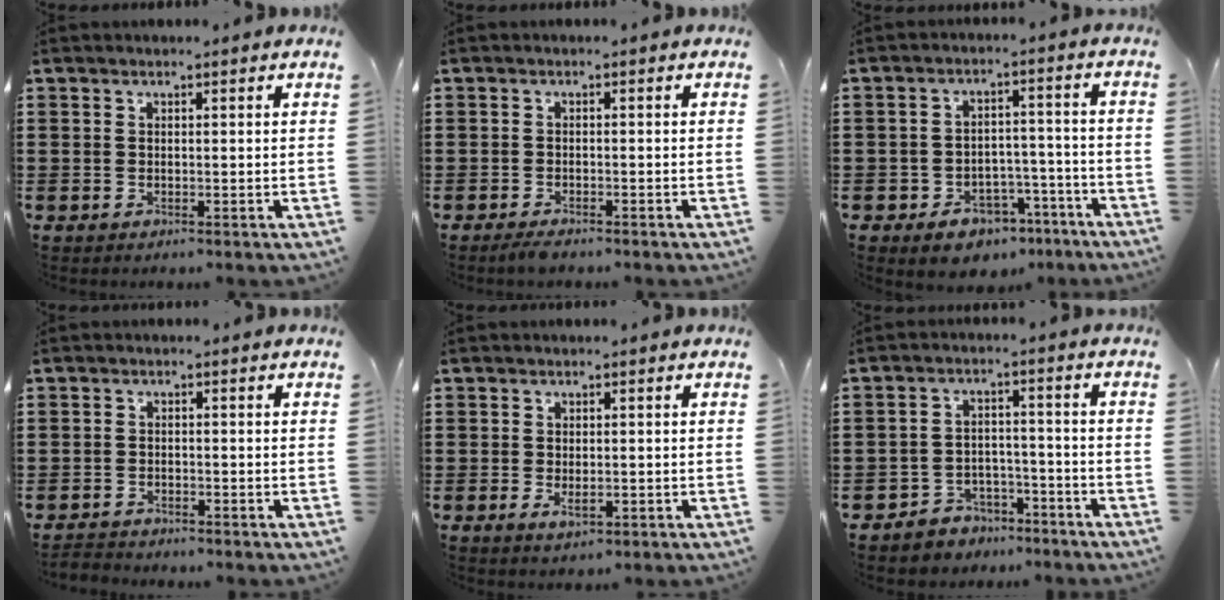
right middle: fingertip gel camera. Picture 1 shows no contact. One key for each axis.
{"total": 1.4, "fx": -1.2, "fy": 0.2, "fz": 0.6, "tx": -0.021, "ty": -0.005, "tz": -0.024}
{"total": 5.4, "fx": -4.5, "fy": 2.7, "fz": 1.4, "tx": -0.026, "ty": 0.023, "tz": -0.085}
{"total": 2.2, "fx": -2.2, "fy": 0.5, "fz": -0.1, "tx": -0.004, "ty": 0.000, "tz": -0.047}
{"total": 1.8, "fx": -0.5, "fy": 0.9, "fz": 1.4, "tx": -0.020, "ty": -0.004, "tz": -0.011}
{"total": 4.3, "fx": -4.0, "fy": 1.5, "fz": -0.2, "tx": -0.008, "ty": 0.008, "tz": -0.084}